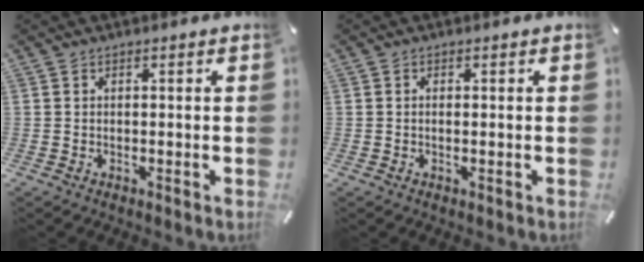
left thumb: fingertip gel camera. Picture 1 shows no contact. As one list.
[{"total": 0.6, "force": [-0.1, 0.2, 0.6], "torque": [-0.012, -0.001, -0.001]}]